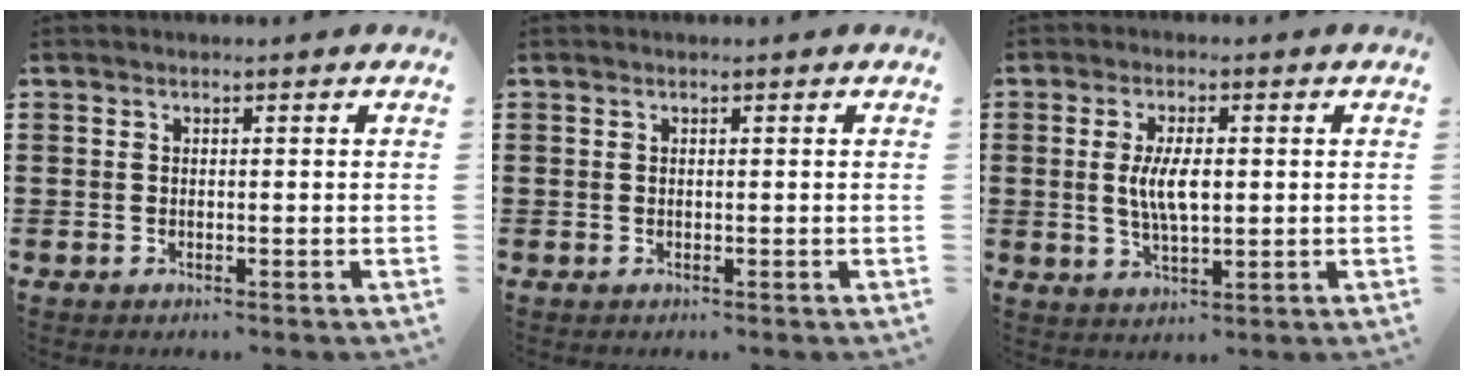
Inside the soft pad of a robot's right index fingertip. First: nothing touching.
{"total": 0.0}
{"total": 6.0, "force": [0.3, 2.2, 5.6], "torque": [-0.122, 0.001, -0.001]}